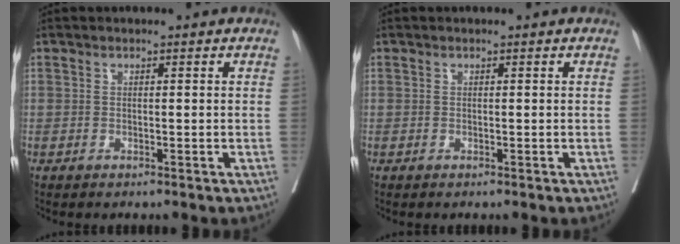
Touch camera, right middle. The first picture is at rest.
{"total": 0.0}